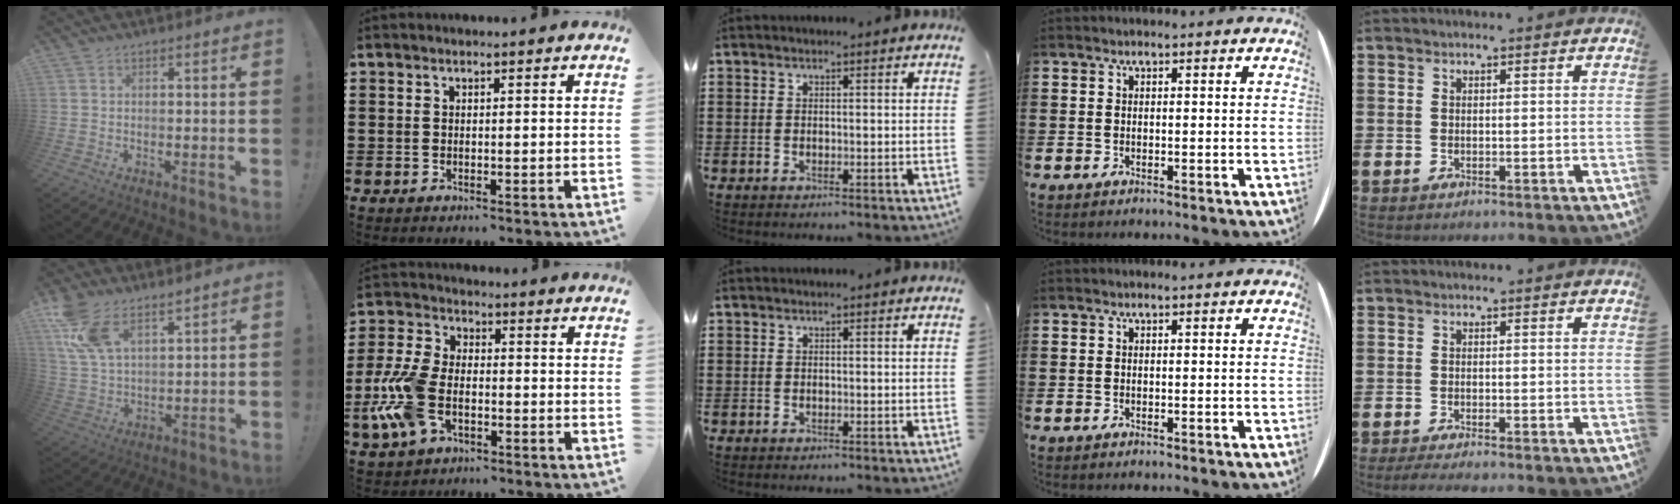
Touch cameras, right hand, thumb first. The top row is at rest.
{"thumb": {"total": 11.4, "force": [8.3, 4.6, 6.2], "torque": [-0.133, -0.035, 0.163]}, "index": {"total": 9.2, "force": [-3.0, 5.3, 6.9], "torque": [-0.179, -0.002, -0.060]}, "little": {"total": 1.1, "force": [-0.8, 0.1, 0.8], "torque": [-0.013, -0.003, -0.015]}}